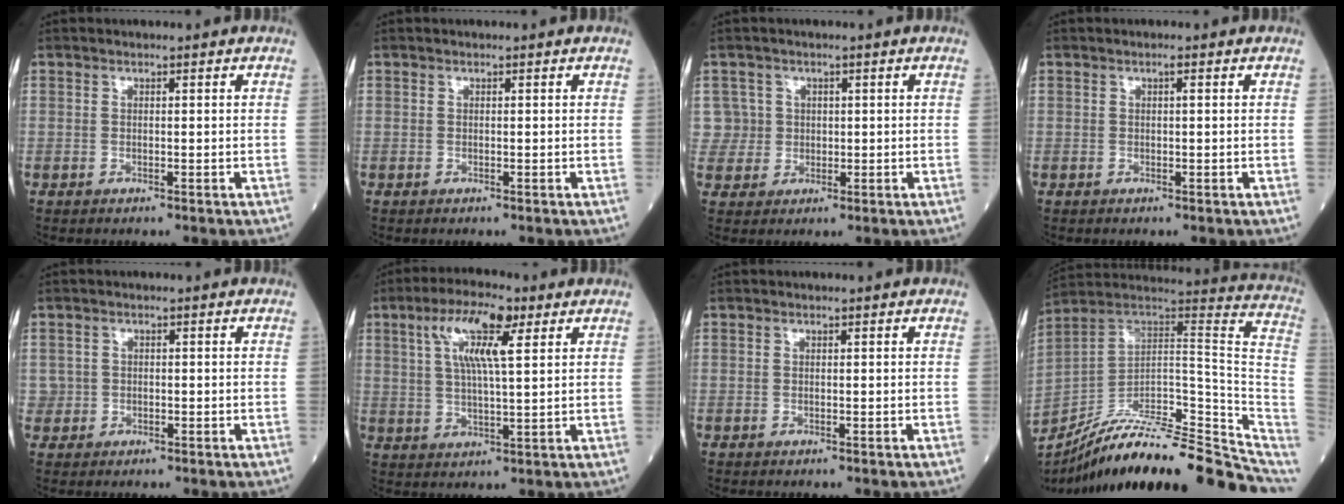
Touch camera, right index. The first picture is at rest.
{"total": 0.0}
{"total": 4.1, "force": [1.1, 3.9, -0.4], "torque": [0.026, 0.011, 0.021]}
{"total": 0.6, "force": [0.2, 0.1, 0.5], "torque": [-0.011, 0.001, 0.002]}
{"total": 1.6, "force": [-0.1, 1.6, 0.2], "torque": [0.001, 0.006, -0.001]}
{"total": 9.3, "force": [4.0, 1.7, 8.2], "torque": [-0.156, 0.014, 0.071]}
{"total": 0.0}
{"total": 26.6, "force": [-23.1, 3.3, 12.8], "torque": [-0.111, 0.023, -0.340]}